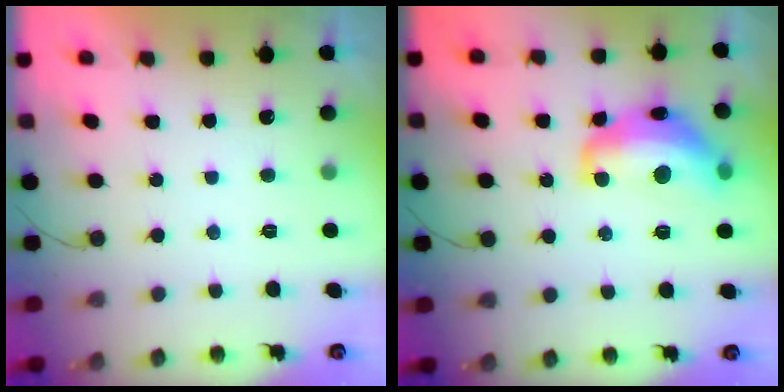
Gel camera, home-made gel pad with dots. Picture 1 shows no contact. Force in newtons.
{"total": 14.8, "press": 14.7, "slide": 1.3}